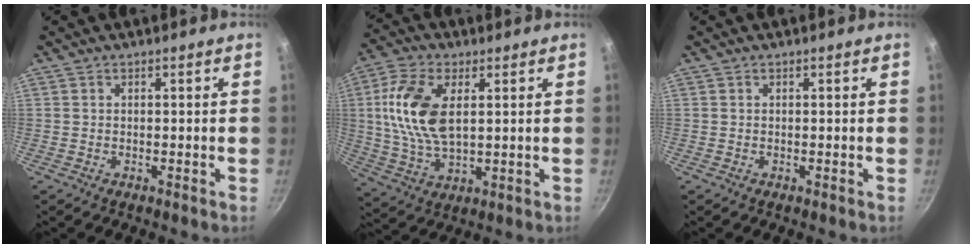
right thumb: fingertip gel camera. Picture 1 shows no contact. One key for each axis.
{"total": 13.9, "fx": 2.8, "fy": 7.4, "fz": 11.4, "tx": -0.224, "ty": -0.003, "tz": 0.055}
{"total": 0.0}